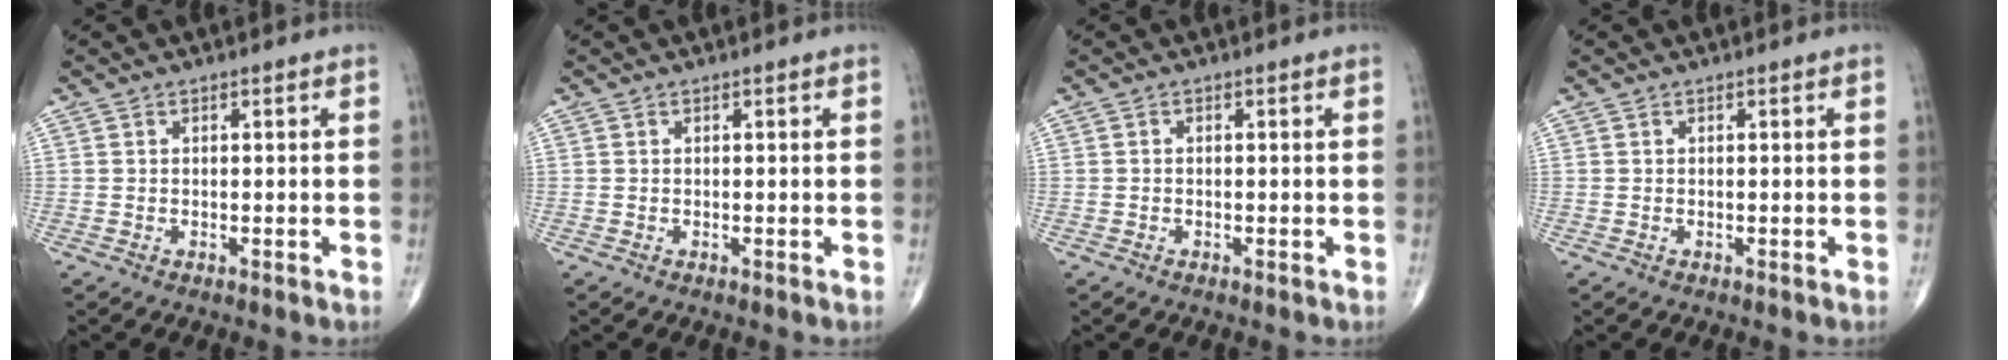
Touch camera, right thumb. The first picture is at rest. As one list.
[{"total": 0.0}, {"total": 0.0}, {"total": 0.0}]